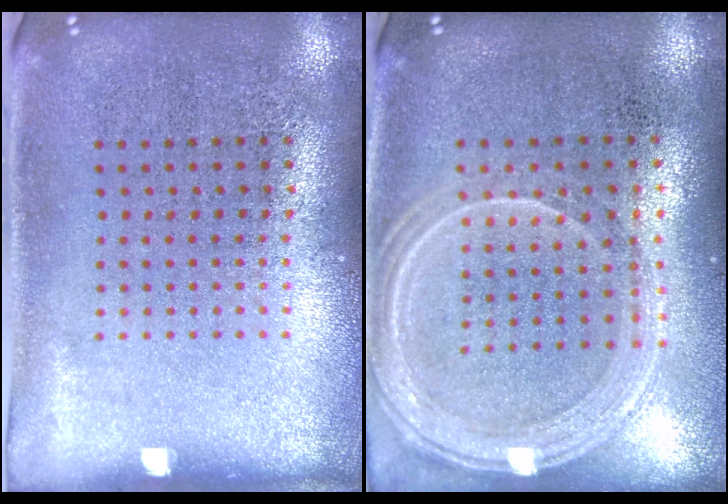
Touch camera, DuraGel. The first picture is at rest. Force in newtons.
{"total": 1.2, "press": 1.2, "slide": 0.3}